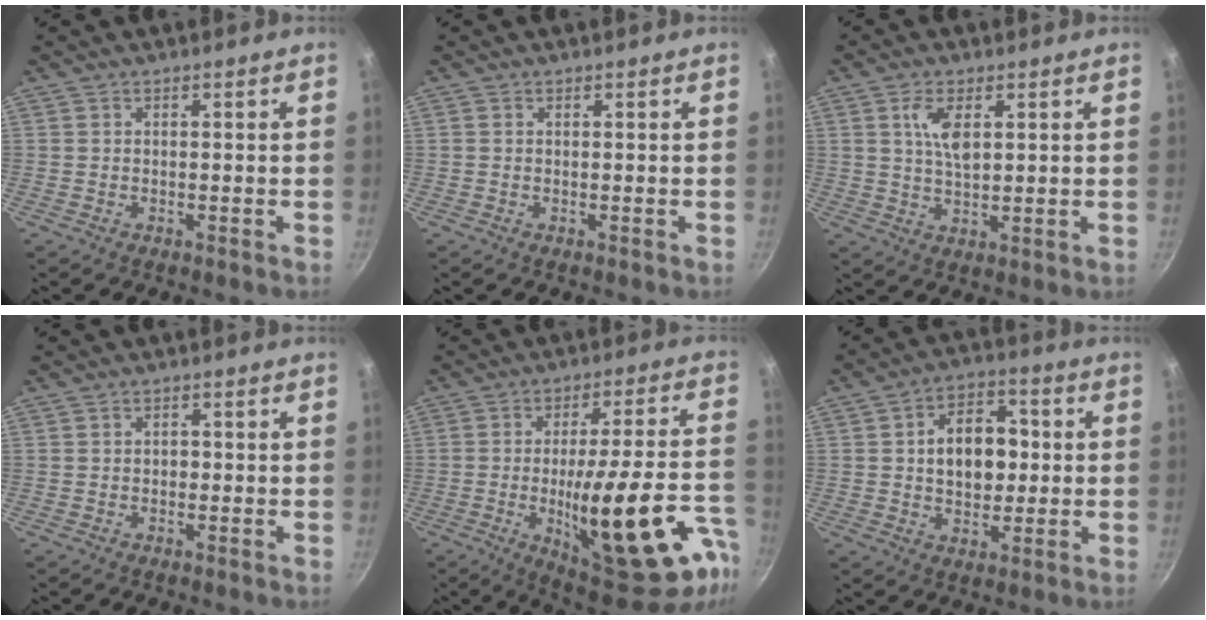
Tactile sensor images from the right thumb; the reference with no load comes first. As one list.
[{"total": 0.0}, {"total": 6.1, "force": [2.0, 2.8, 5.0], "torque": [-0.091, -0.010, 0.039]}, {"total": 1.4, "force": [-0.1, 1.1, 0.9], "torque": [-0.011, 0.005, -0.002]}, {"total": 26.6, "force": [-9.3, 7.6, 23.8], "torque": [-0.301, 0.016, -0.121]}, {"total": 12.2, "force": [1.1, 8.4, 8.8], "torque": [-0.096, 0.014, 0.011]}]